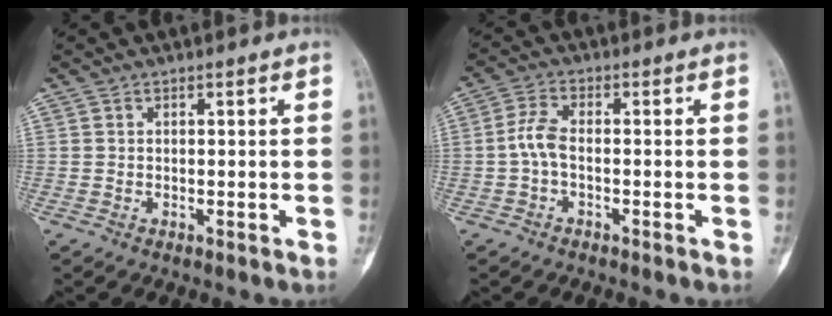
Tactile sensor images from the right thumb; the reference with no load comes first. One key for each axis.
{"total": 4.1, "fx": -0.9, "fy": 1.9, "fz": 3.5, "tx": -0.079, "ty": 0.013, "tz": -0.025}